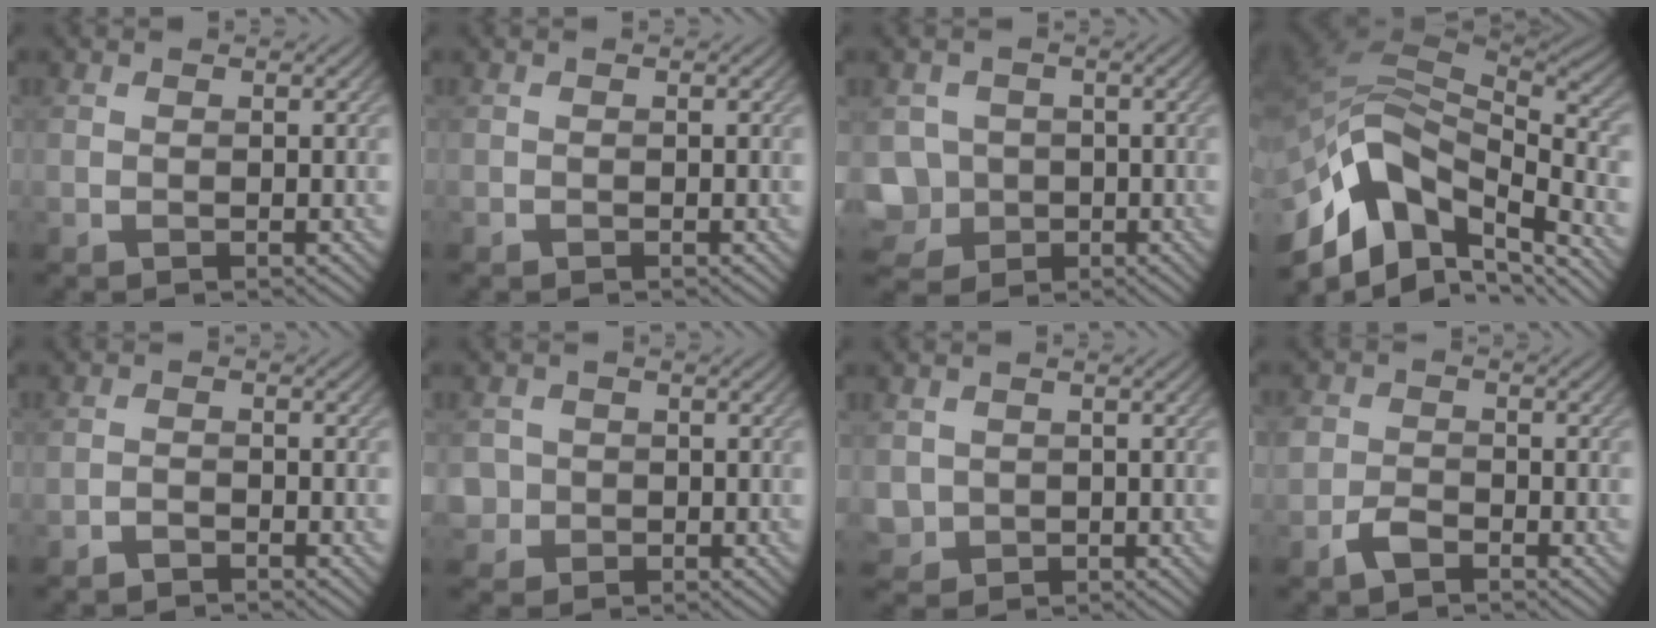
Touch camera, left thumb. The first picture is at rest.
{"total": 0.0}
{"total": 7.8, "force": [-2.6, 7.0, 2.1], "torque": [-0.070, -0.026, -0.066]}
{"total": 14.8, "force": [-5.5, 8.6, 10.6], "torque": [-0.248, -0.026, -0.091]}
{"total": 1.2, "force": [-1.1, 0.1, 0.2], "torque": [-0.003, 0.005, -0.027]}
{"total": 3.0, "force": [-0.4, 2.9, 0.3], "torque": [-0.007, 0.001, -0.021]}
{"total": 2.3, "force": [0.2, 2.2, 0.3], "torque": [-0.017, -0.013, 0.004]}
{"total": 2.4, "force": [-1.6, 1.5, 1.1], "torque": [-0.022, 0.004, -0.041]}